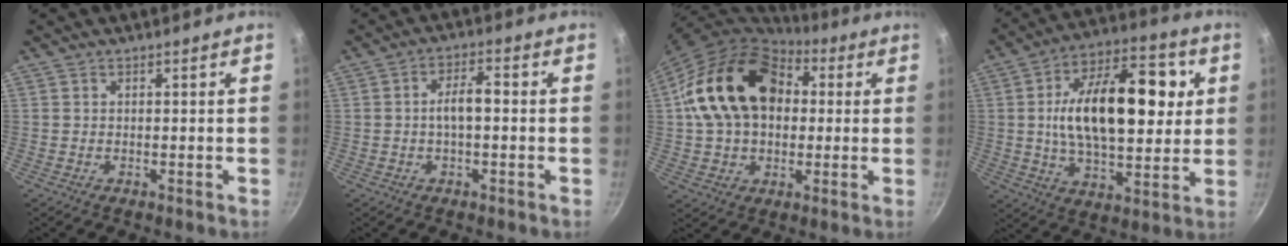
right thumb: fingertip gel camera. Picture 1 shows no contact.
{"total": 4.9, "force": [-0.4, 2.1, 4.4], "torque": [-0.073, 0.023, -0.010]}
{"total": 21.4, "force": [3.7, 15.5, 14.2], "torque": [-0.223, 0.033, 0.055]}
{"total": 24.0, "force": [3.9, 13.1, 19.7], "torque": [-0.291, 0.006, 0.053]}